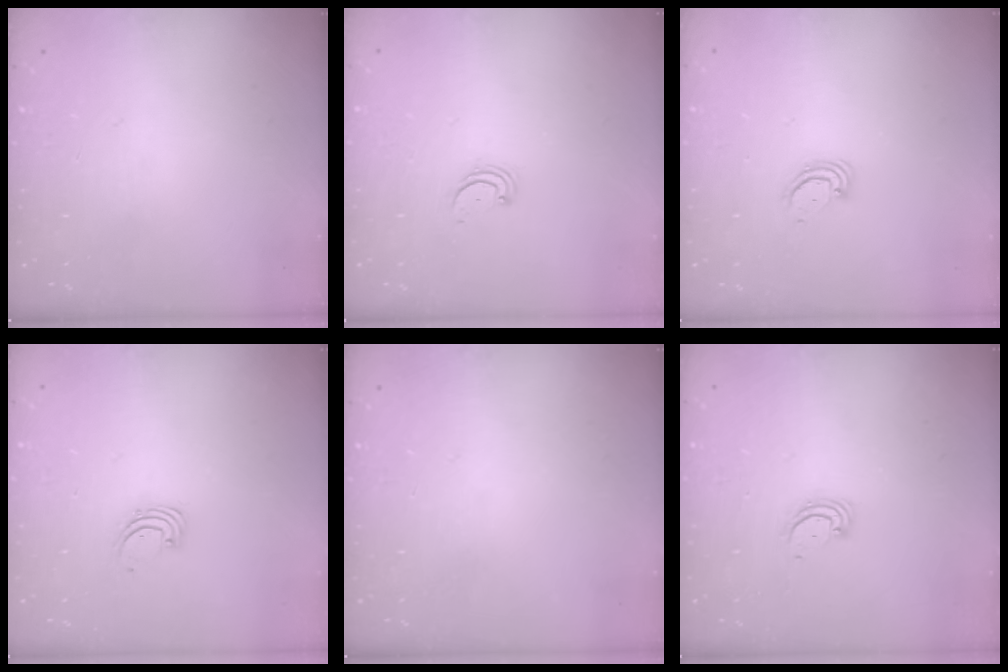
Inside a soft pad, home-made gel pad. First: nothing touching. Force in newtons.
{"total": 2.2, "press": 2.2, "slide": 0.2}
{"total": 2.8, "press": 2.8, "slide": 0.3}
{"total": 1.4, "press": 1.4, "slide": 0.1}
{"total": 0.0}
{"total": 2.8, "press": 2.8, "slide": 0.2}